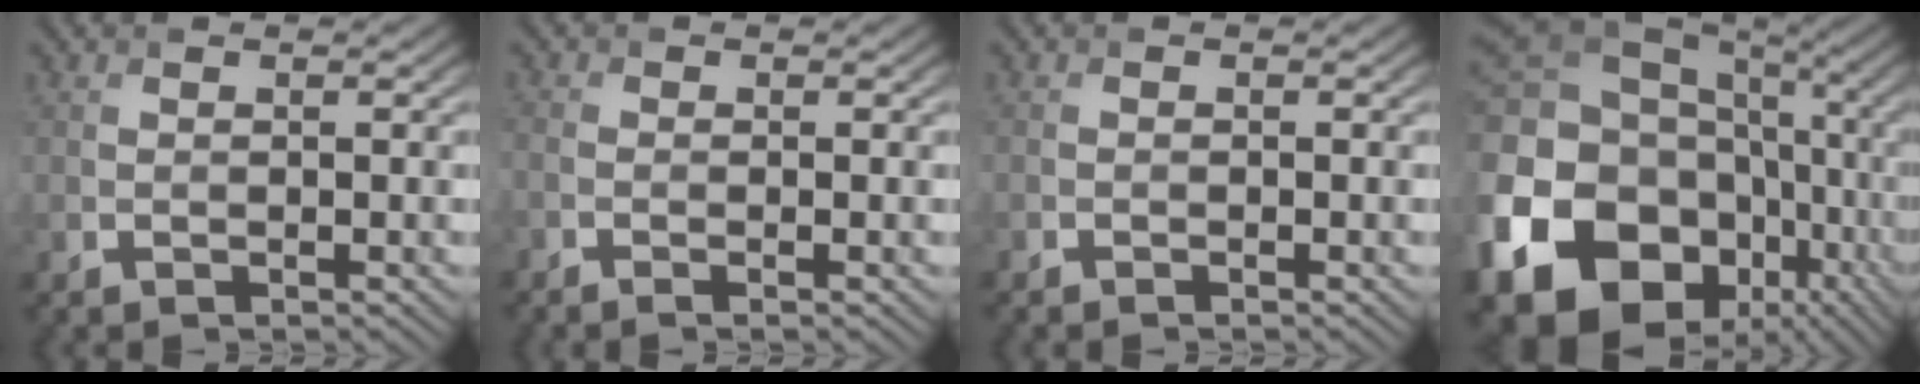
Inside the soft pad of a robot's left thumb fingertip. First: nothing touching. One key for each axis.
{"total": 1.1, "fx": -0.8, "fy": -0.1, "fz": 0.8, "tx": -0.020, "ty": -0.004, "tz": -0.021}
{"total": 0.7, "fx": -0.6, "fy": -0.2, "fz": 0.0, "tx": -0.001, "ty": -0.002, "tz": -0.014}
{"total": 21.7, "fx": -5.0, "fy": 17.1, "fz": 12.4, "tx": -0.331, "ty": -0.046, "tz": -0.058}